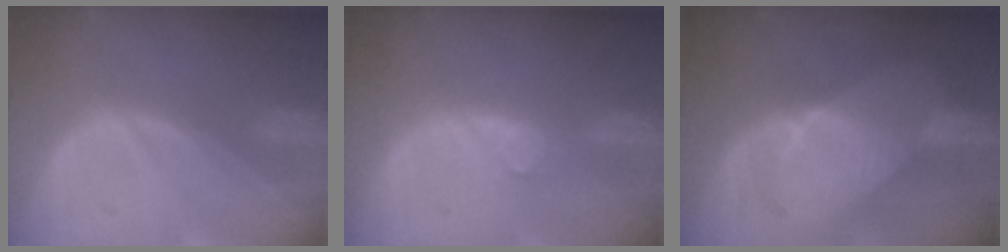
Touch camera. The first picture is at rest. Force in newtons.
{"total": 2.6, "press": 2.6, "slide": 0.3}
{"total": 7.2, "press": 7.0, "slide": 1.8}